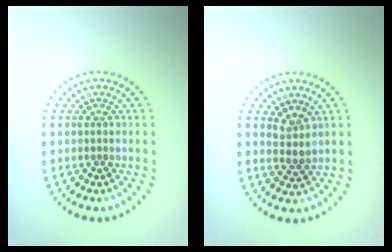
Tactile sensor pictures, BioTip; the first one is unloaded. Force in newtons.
{"total": 1.9, "press": 1.4, "slide": 1.2}